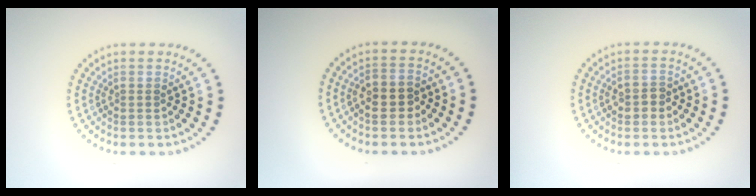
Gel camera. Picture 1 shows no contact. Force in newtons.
{"total": 2.6, "press": 2.5, "slide": 0.8}
{"total": 1.6, "press": 1.6, "slide": 0.2}